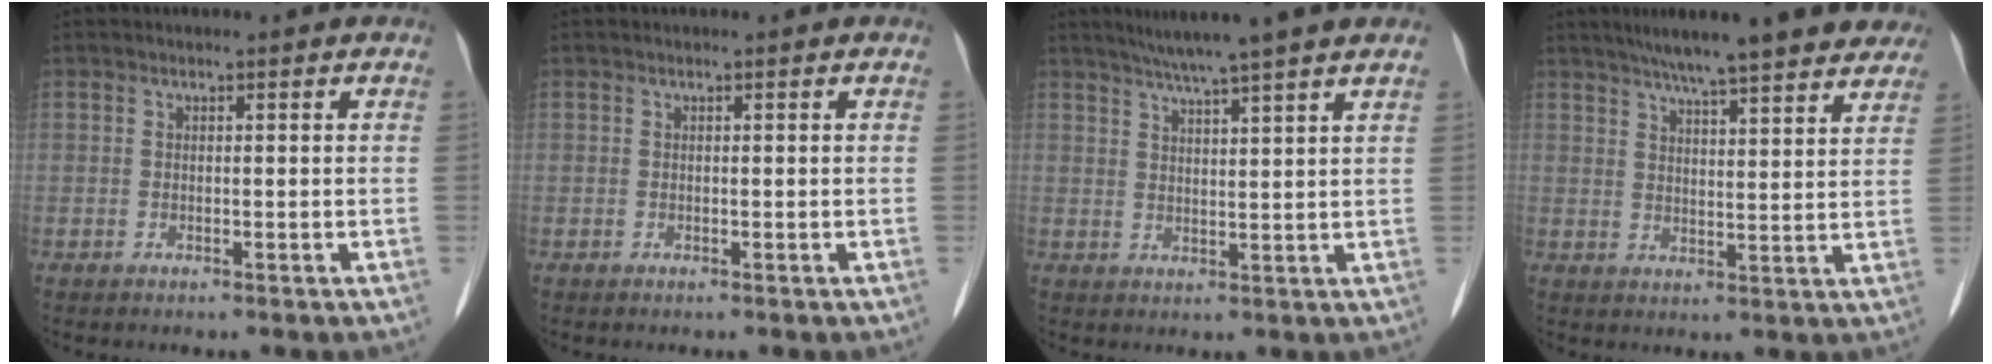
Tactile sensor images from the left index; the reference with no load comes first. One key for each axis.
{"total": 0.0}
{"total": 7.5, "fx": 6.2, "fy": -1.2, "fz": 4.1, "tx": -0.067, "ty": 0.015, "tz": 0.092}
{"total": 17.4, "fx": 14.7, "fy": 2.7, "fz": 8.9, "tx": -0.126, "ty": 0.026, "tz": 0.191}